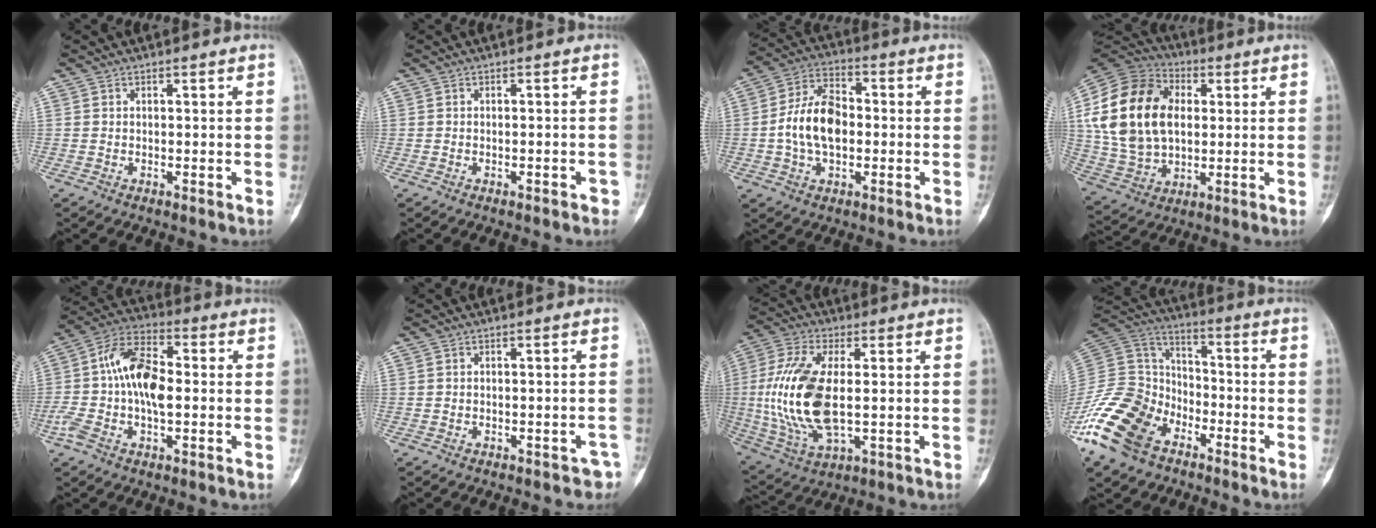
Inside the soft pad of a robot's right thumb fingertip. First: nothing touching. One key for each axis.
{"total": 2.2, "fx": -1.4, "fy": 0.8, "fz": 1.4, "tx": -0.022, "ty": 0.010, "tz": -0.012}
{"total": 12.2, "fx": -0.7, "fy": 7.5, "fz": 9.5, "tx": -0.168, "ty": 0.024, "tz": -0.020}
{"total": 23.1, "fx": 3.5, "fy": 15.8, "fz": 16.4, "tx": -0.312, "ty": 0.009, "tz": 0.066}
{"total": 13.4, "fx": -0.4, "fy": 6.8, "fz": 11.6, "tx": -0.234, "ty": 0.035, "tz": -0.016}
{"total": 3.1, "fx": -2.1, "fy": 1.9, "fz": 1.3, "tx": -0.002, "ty": 0.020, "tz": -0.024}
{"total": 17.6, "fx": 0.0, "fy": 8.1, "fz": 15.6, "tx": -0.341, "ty": -0.008, "tz": 0.009}
{"total": 20.2, "fx": -11.1, "fy": 12.9, "fz": 10.9, "tx": -0.228, "ty": 0.062, "tz": -0.216}